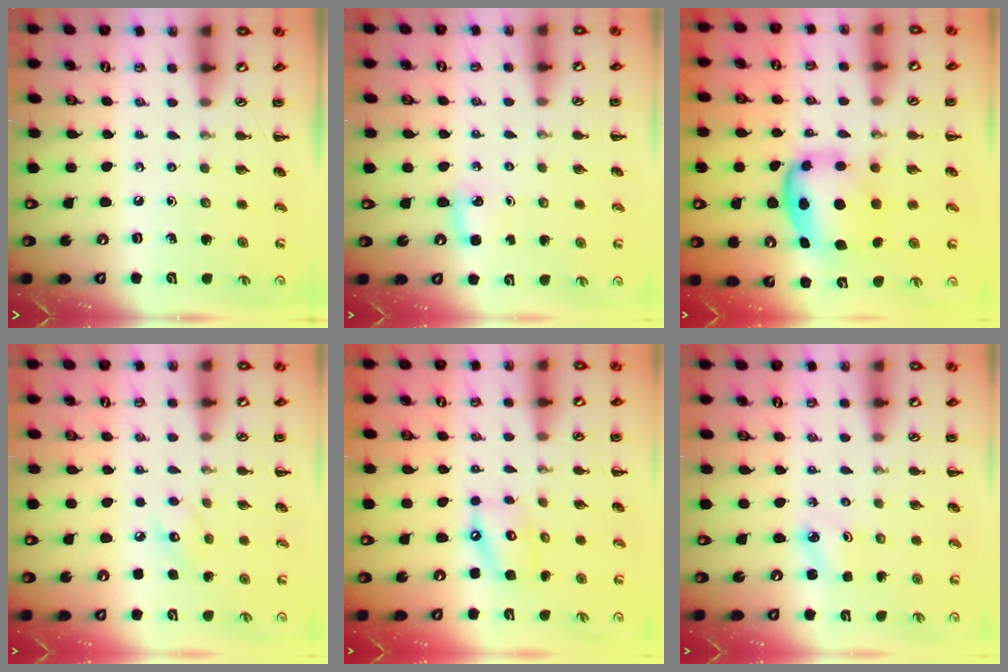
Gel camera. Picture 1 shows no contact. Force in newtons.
{"total": 3.1, "press": 2.9, "slide": 1.1}
{"total": 6.6, "press": 6.5, "slide": 1.1}
{"total": 6.5, "press": 6.4, "slide": 1.3}
{"total": 9.4, "press": 9.3, "slide": 1.4}
{"total": 1.9, "press": 1.9, "slide": 0.4}